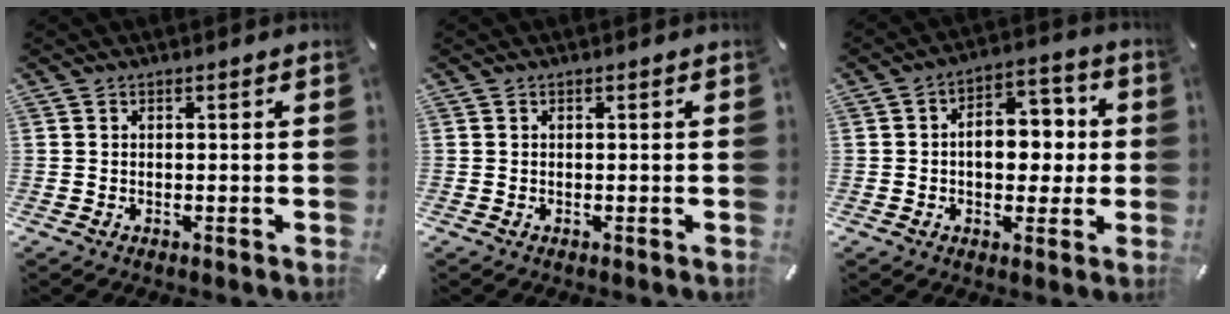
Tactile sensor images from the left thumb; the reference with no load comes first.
{"total": 0.0}
{"total": 10.6, "force": [0.1, 7.2, 7.7], "torque": [-0.091, 0.004, -0.003]}